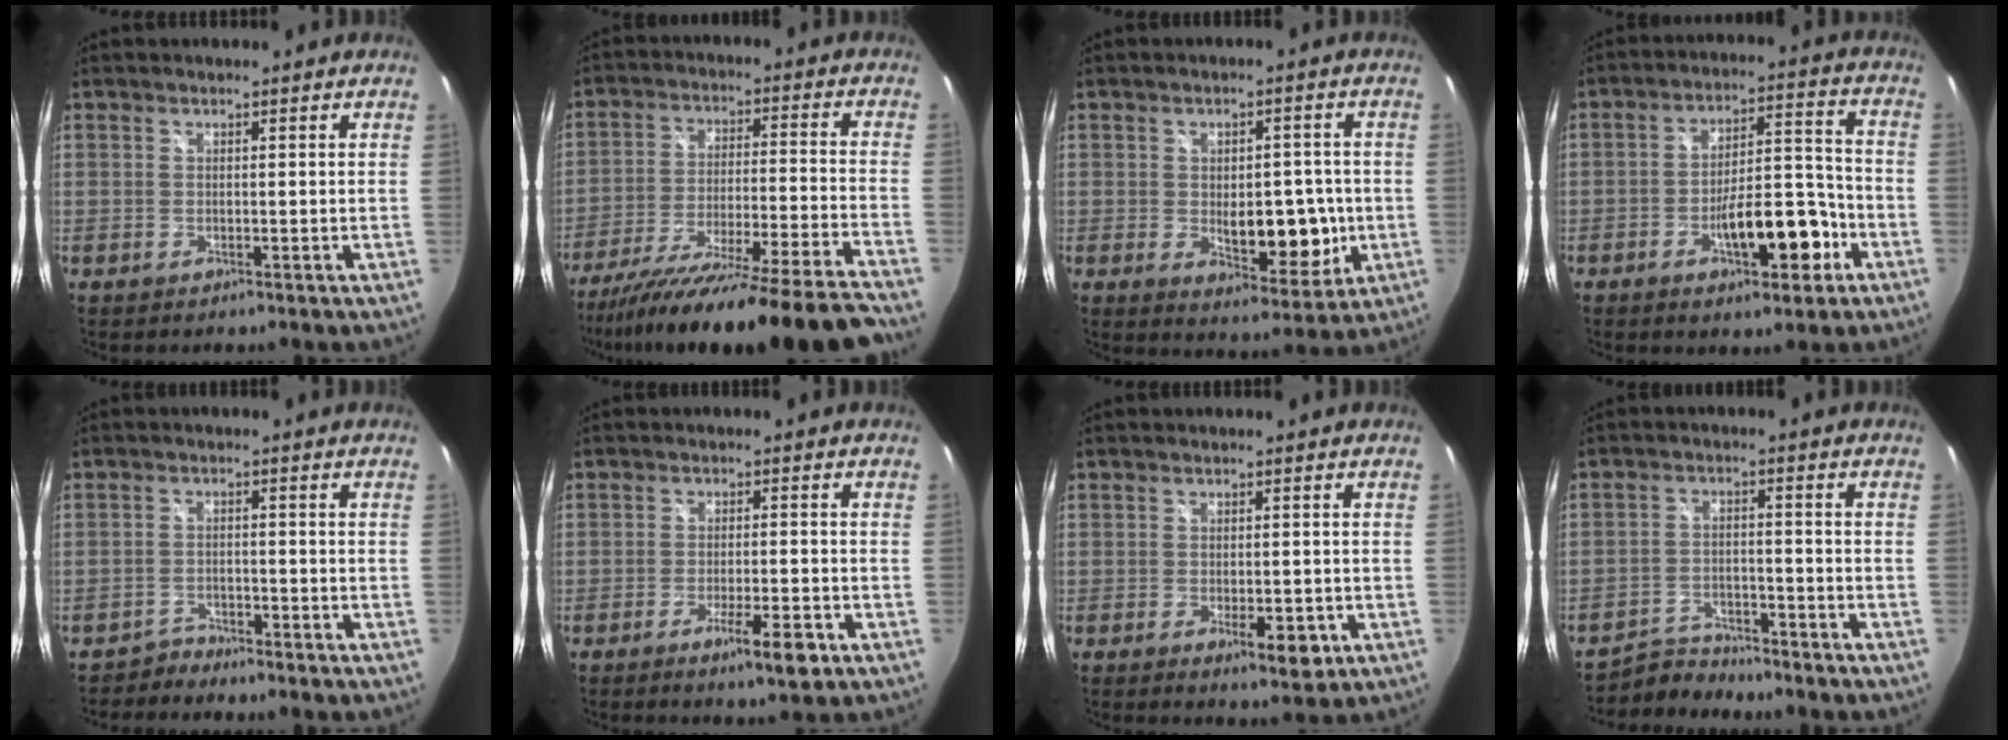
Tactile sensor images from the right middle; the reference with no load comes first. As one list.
[{"total": 28.4, "force": [-25.6, -2.5, 12.1], "torque": [-0.194, -0.083, -0.390]}, {"total": 10.0, "force": [-1.5, 5.5, 8.2], "torque": [-0.128, -0.012, -0.007]}, {"total": 11.8, "force": [-5.6, 4.4, 9.4], "torque": [-0.153, 0.016, -0.075]}, {"total": 2.8, "force": [-2.7, 0.8, -0.1], "torque": [0.000, 0.001, -0.051]}, {"total": 6.4, "force": [-3.6, 0.8, 5.2], "torque": [-0.099, -0.015, -0.057]}, {"total": 5.3, "force": [-2.1, 2.0, 4.5], "torque": [-0.073, -0.013, -0.024]}, {"total": 6.6, "force": [-6.3, 1.7, 0.8], "torque": [-0.033, 0.006, -0.108]}]